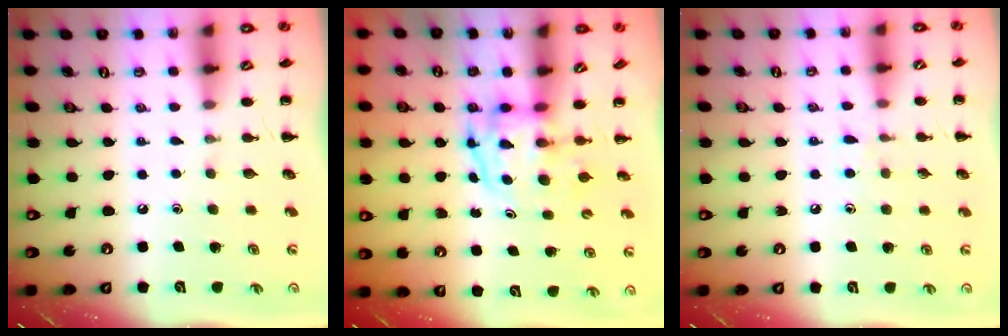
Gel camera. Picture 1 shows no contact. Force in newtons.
{"total": 3.9, "press": 3.8, "slide": 0.6}
{"total": 5.5, "press": 5.1, "slide": 2.0}